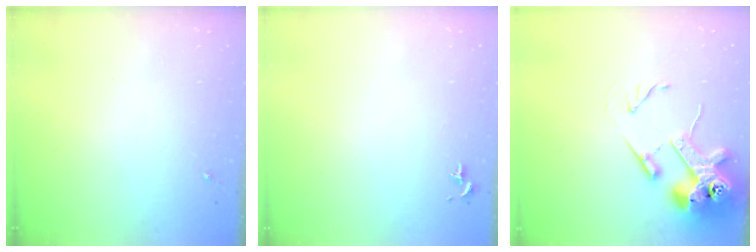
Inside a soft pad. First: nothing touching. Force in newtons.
{"total": 0.7, "press": 0.5, "slide": 0.4}
{"total": 15.7, "press": 15.5, "slide": 2.1}